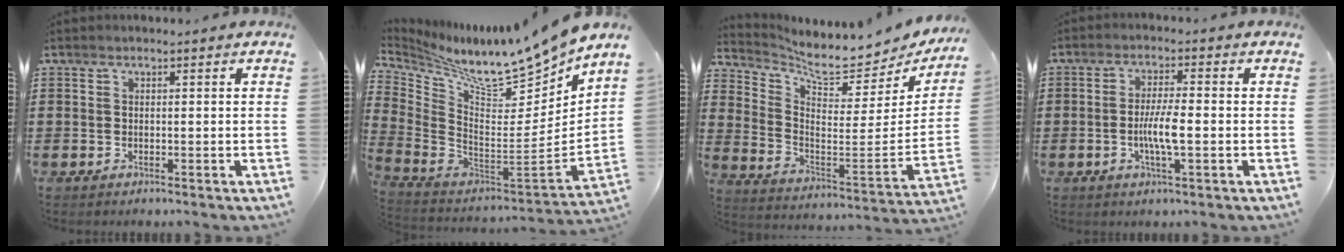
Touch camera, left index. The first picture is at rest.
{"total": 10.7, "force": [9.9, 0.7, 4.0], "torque": [-0.098, -0.094, 0.157]}
{"total": 6.6, "force": [6.0, 0.7, 2.6], "torque": [-0.068, -0.066, 0.094]}
{"total": 5.3, "force": [-1.0, 0.9, 5.1], "torque": [-0.101, -0.002, -0.023]}